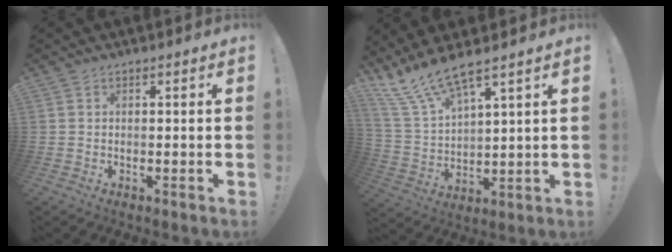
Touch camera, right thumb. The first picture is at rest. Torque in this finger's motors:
{"motor_torque": [0.05, 0.06, 0.58, 0.53, 0.02]}